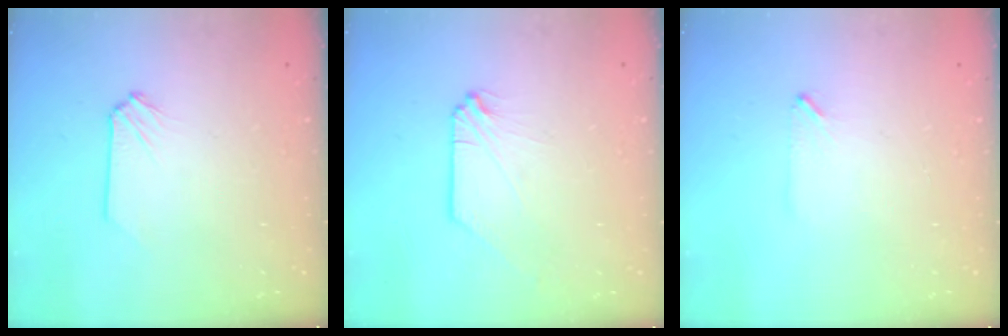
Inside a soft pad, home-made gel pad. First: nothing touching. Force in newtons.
{"total": 0.0}
{"total": 0.7, "press": 0.6, "slide": 0.3}